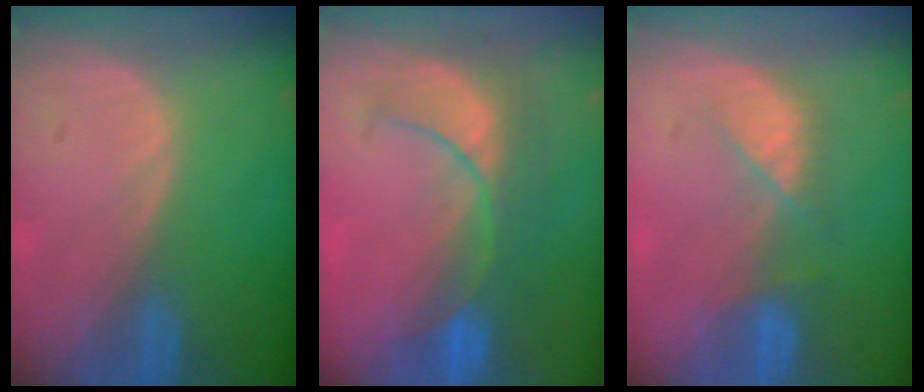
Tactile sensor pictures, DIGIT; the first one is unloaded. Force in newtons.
{"total": 8.5, "press": 8.2, "slide": 2.0}
{"total": 4.1, "press": 4.1, "slide": 0.5}